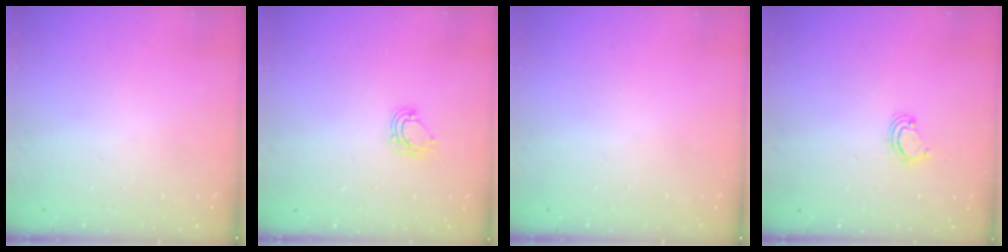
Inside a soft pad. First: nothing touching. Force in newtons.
{"total": 5.4, "press": 5.4, "slide": 0.3}
{"total": 0.0}
{"total": 2.8, "press": 2.8, "slide": 0.2}